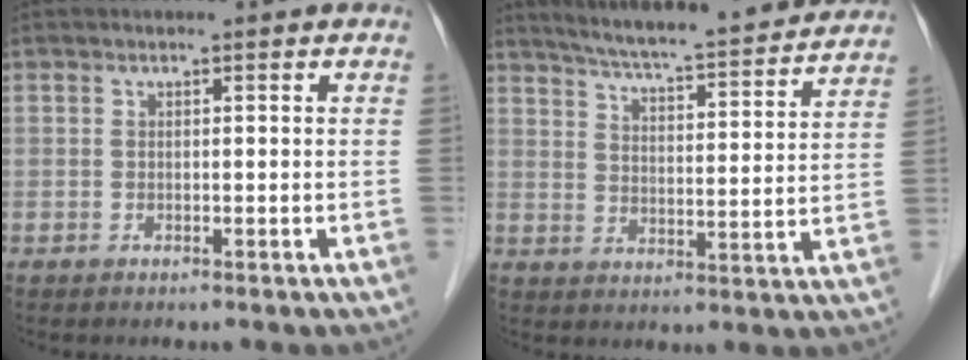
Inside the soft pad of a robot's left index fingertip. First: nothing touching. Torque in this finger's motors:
{"motor_torque": [0.27, 0.03, 0.18, 0.10]}